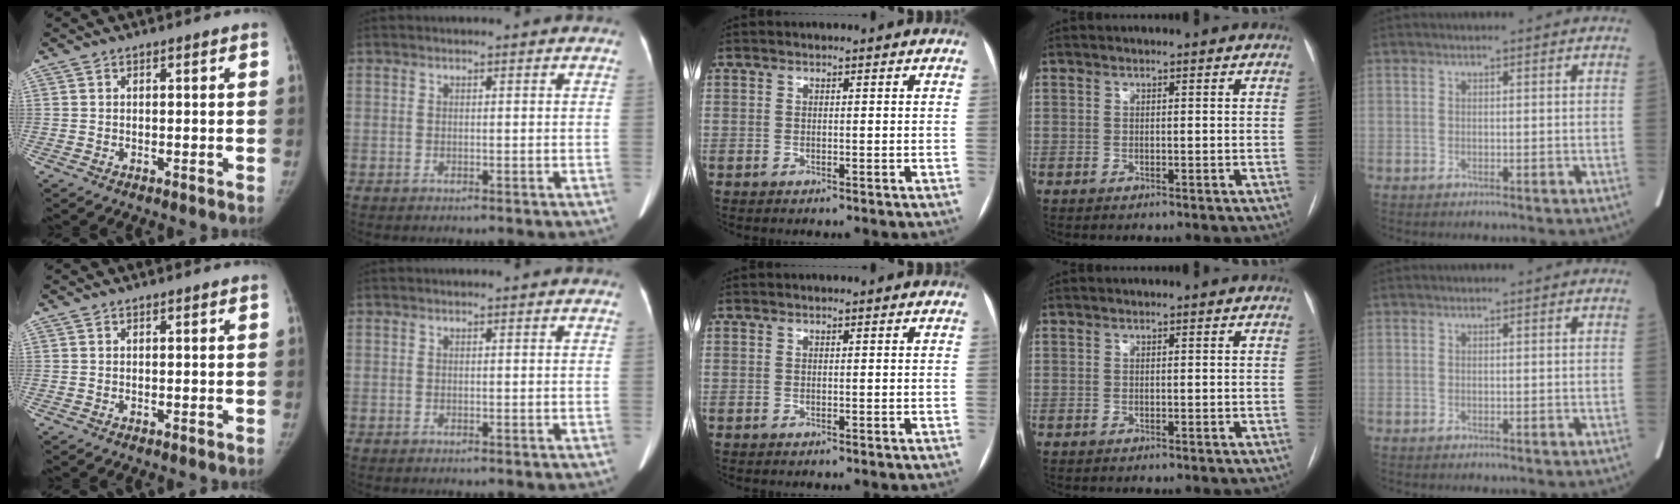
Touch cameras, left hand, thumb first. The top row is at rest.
{}